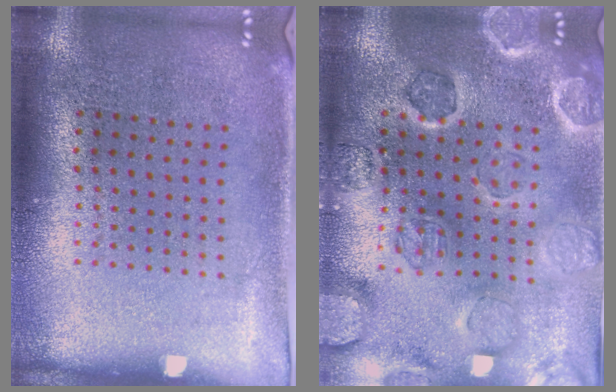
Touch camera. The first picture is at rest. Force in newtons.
{"total": 2.7, "press": 2.7, "slide": 0.1}